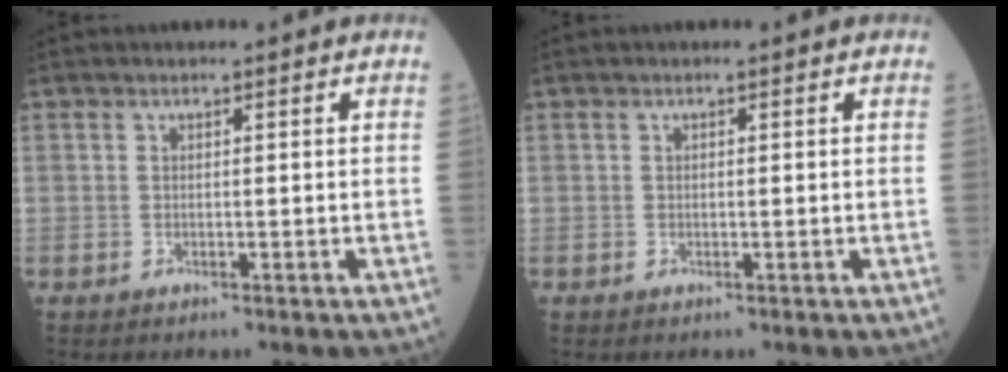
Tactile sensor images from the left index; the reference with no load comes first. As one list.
[{"total": 0.0}]